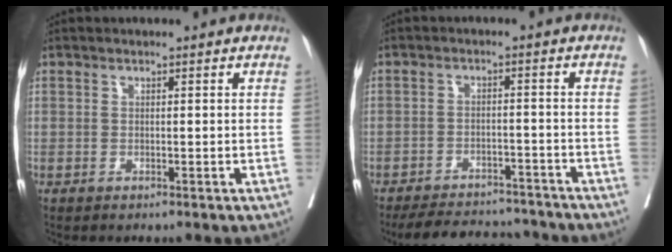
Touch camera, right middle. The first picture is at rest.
{"total": 13.2, "force": [-12.2, 3.5, 3.7], "torque": [-0.059, 0.007, -0.163]}